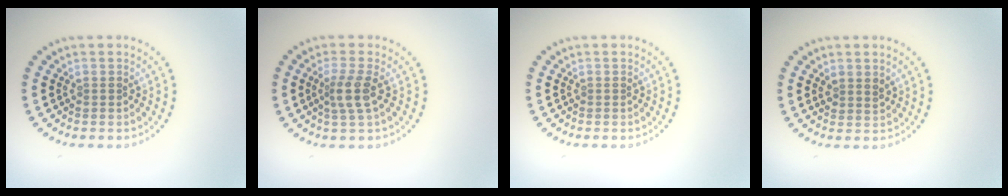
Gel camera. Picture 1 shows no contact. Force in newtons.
{"total": 2.5, "press": 1.9, "slide": 1.6}
{"total": 0.0}
{"total": 1.3, "press": 1.1, "slide": 0.7}